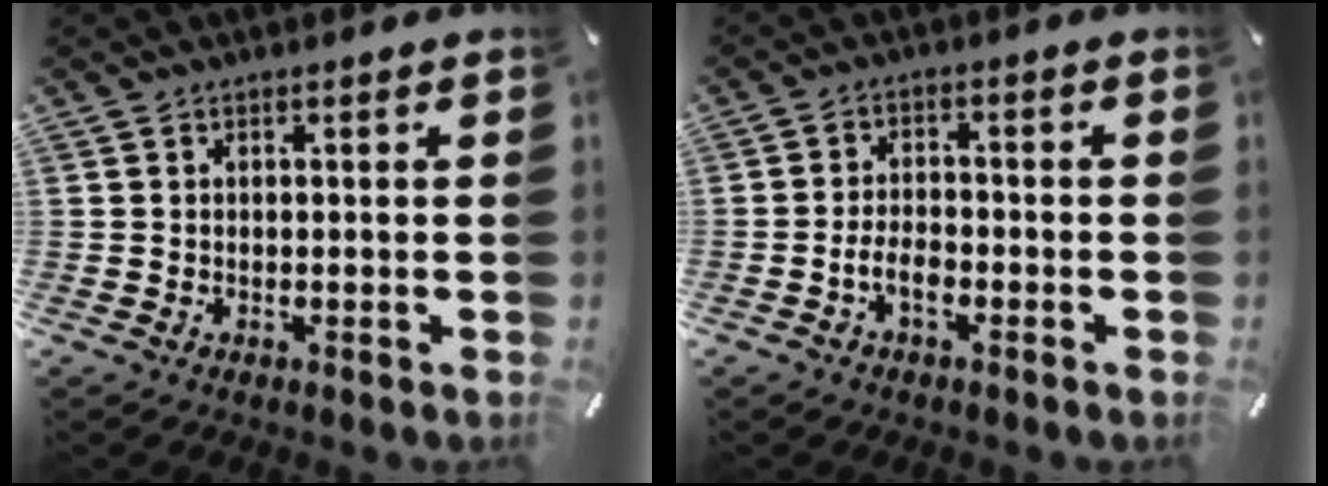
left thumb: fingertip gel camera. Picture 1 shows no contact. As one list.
[{"total": 4.7, "force": [-2.2, 2.5, 3.2], "torque": [-0.059, 0.013, -0.040]}]